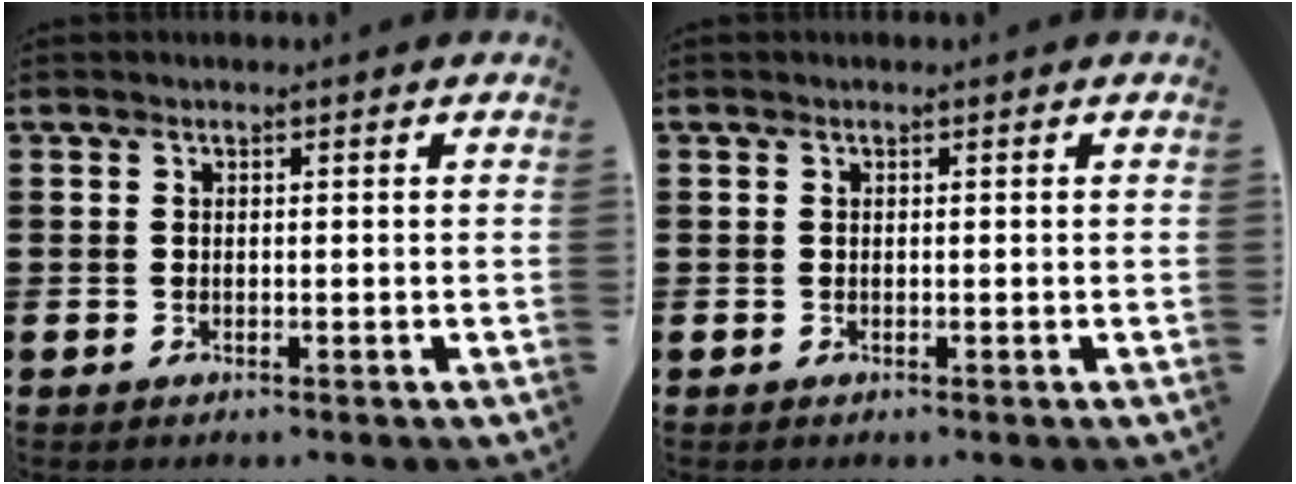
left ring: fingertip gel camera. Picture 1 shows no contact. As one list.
[{"total": 0.0}]